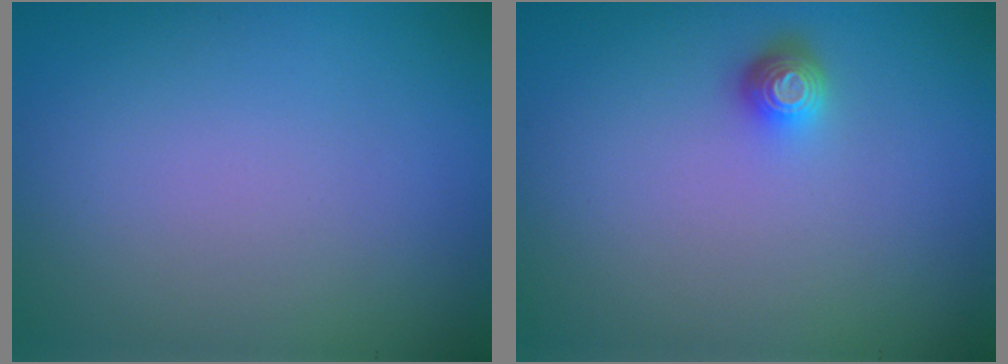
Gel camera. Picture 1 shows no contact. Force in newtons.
{"total": 1.6, "press": 1.3, "slide": 1.0}